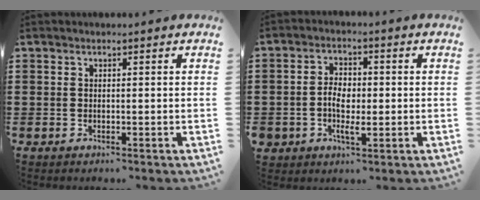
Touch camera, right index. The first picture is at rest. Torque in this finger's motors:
{"motor_torque": [1.31, 0.83, 0.34, 0.11]}